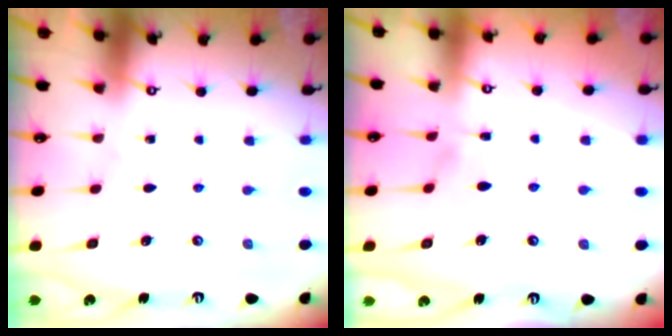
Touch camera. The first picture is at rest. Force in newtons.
{"total": 1.2, "press": 0.8, "slide": 0.9}